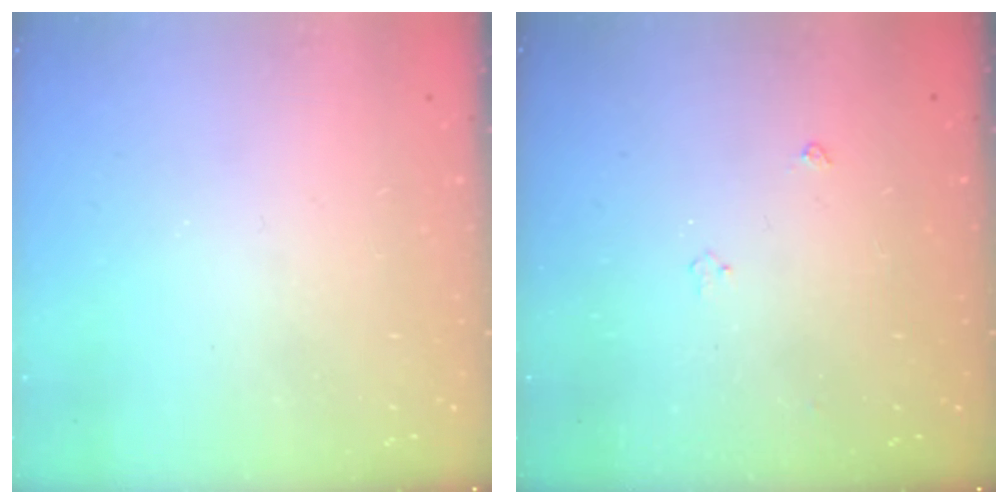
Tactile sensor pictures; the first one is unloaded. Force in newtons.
{"total": 3.1, "press": 3.0, "slide": 0.6}